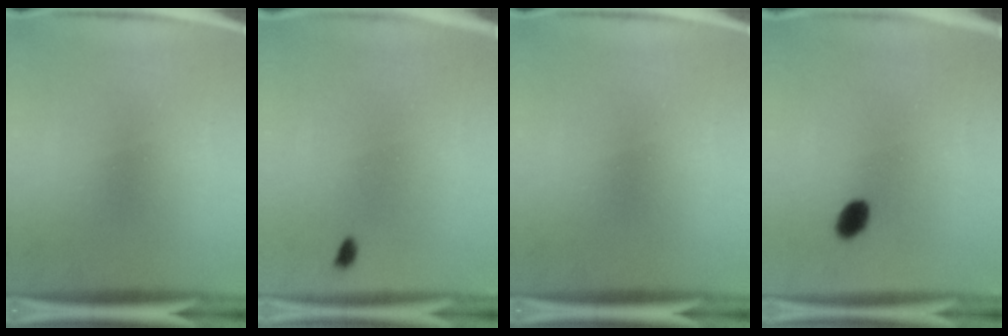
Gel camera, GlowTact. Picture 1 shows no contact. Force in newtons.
{"total": 0.7}
{"total": 0.0}
{"total": 3.5}